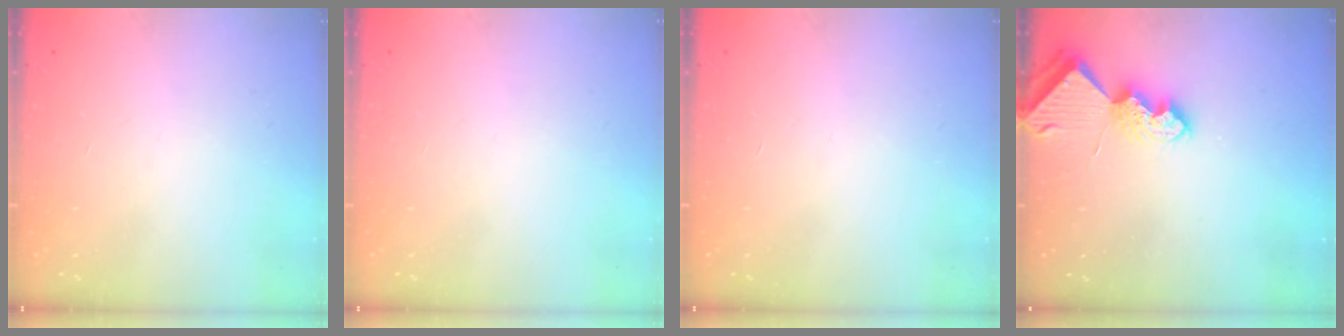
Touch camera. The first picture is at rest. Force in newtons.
{"total": 0.0}
{"total": 0.0}
{"total": 7.2, "press": 7.1, "slide": 0.7}